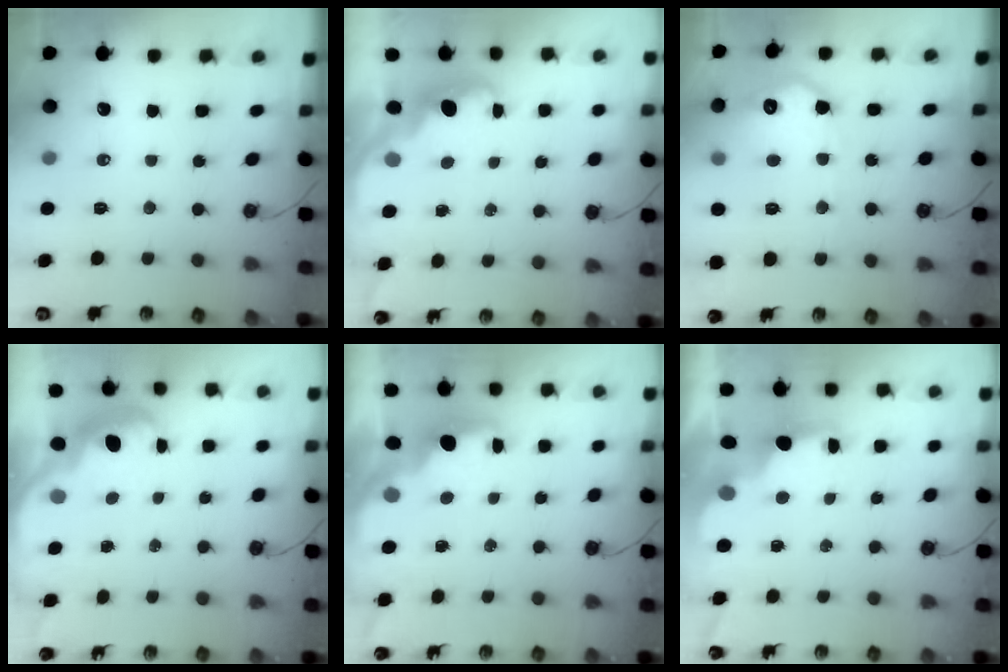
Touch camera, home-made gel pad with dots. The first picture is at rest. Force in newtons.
{"total": 1.7, "press": 1.6, "slide": 0.6}
{"total": 13.6, "press": 13.6, "slide": 0.4}
{"total": 2.5, "press": 2.5, "slide": 0.6}
{"total": 2.0, "press": 1.9, "slide": 0.7}
{"total": 2.6, "press": 2.5, "slide": 0.7}